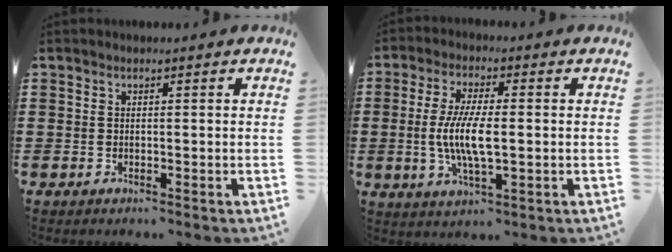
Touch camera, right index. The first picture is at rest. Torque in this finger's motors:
{"motor_torque": [1.33, -0.40, 1.02, 0.19]}